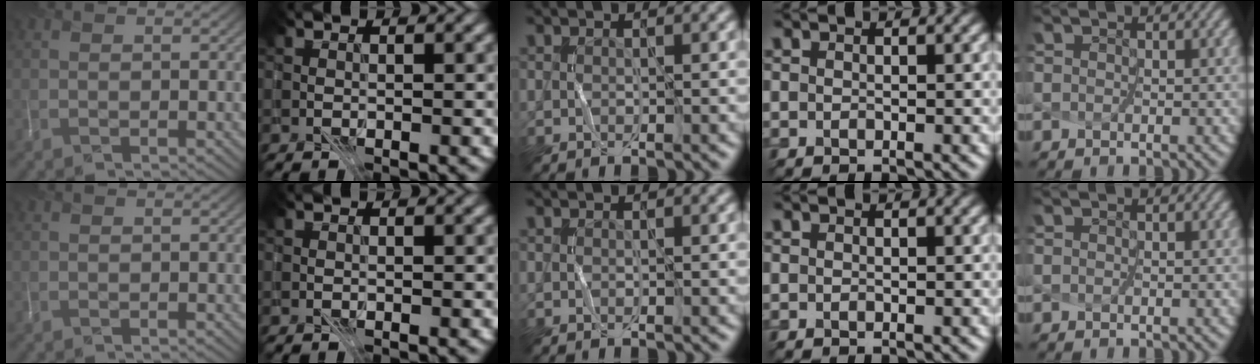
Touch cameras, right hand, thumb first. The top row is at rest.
{}